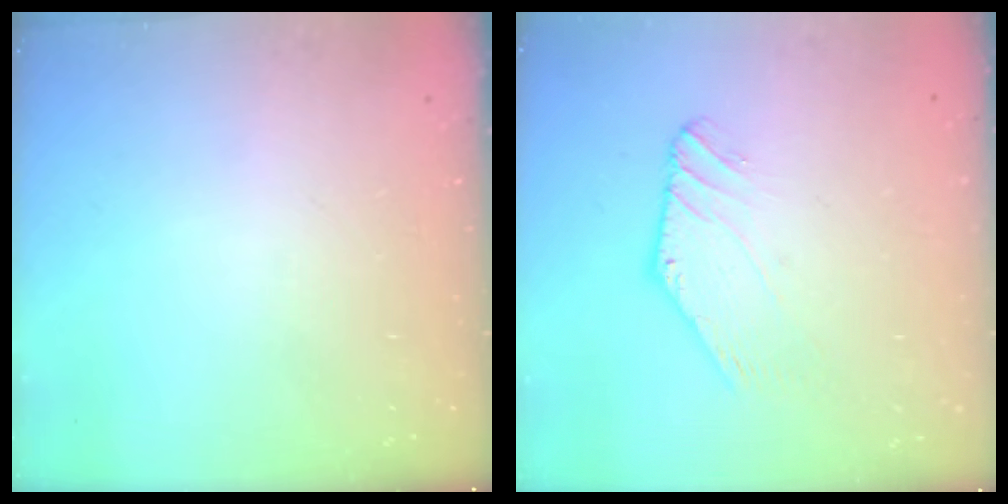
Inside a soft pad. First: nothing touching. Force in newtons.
{"total": 0.9, "press": 0.9, "slide": 0.1}